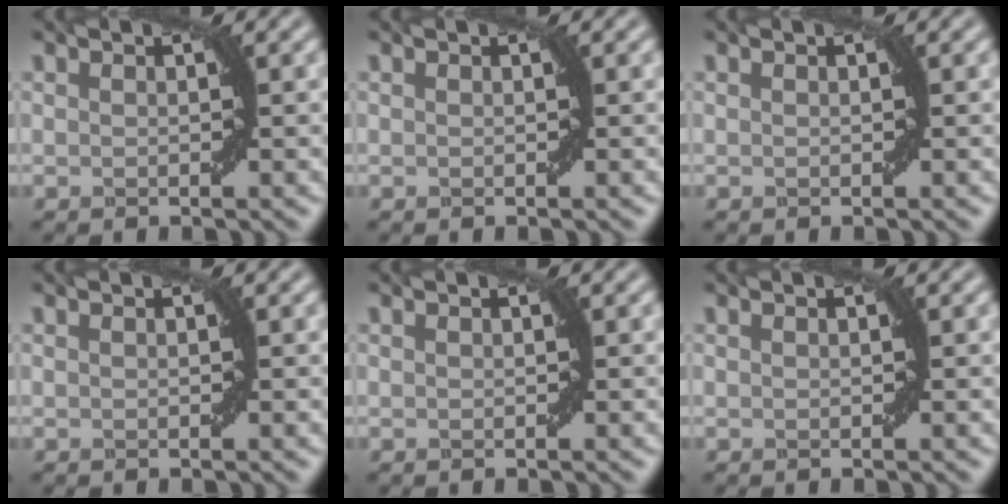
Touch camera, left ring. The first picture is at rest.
{"total": 0.0}
{"total": 0.0}
{"total": 0.0}
{"total": 0.0}
{"total": 0.0}